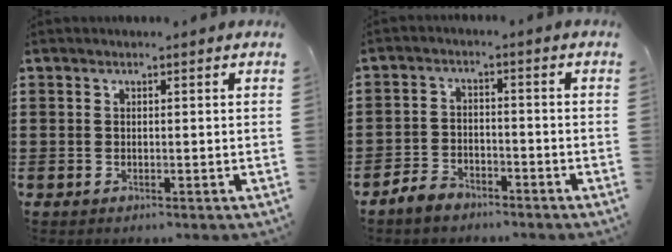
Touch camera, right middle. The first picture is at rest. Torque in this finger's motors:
{"motor_torque": [0.81, -0.85, 0.02, 0.04]}